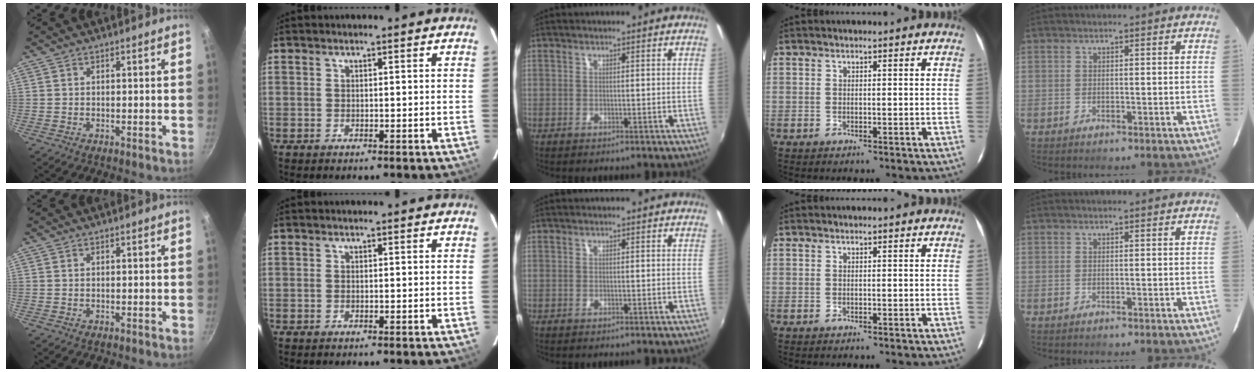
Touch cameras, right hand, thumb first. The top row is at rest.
{}